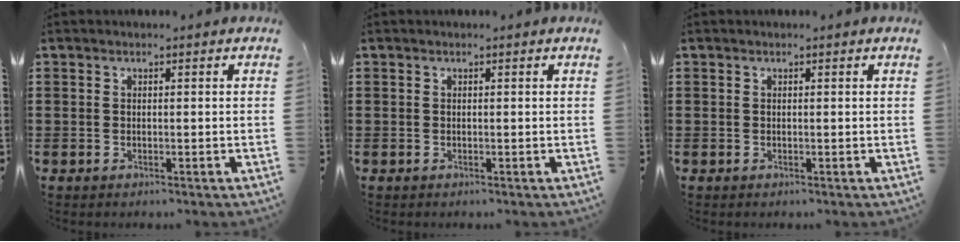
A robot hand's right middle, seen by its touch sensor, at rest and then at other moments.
{"total": 0.0}
{"total": 0.0}